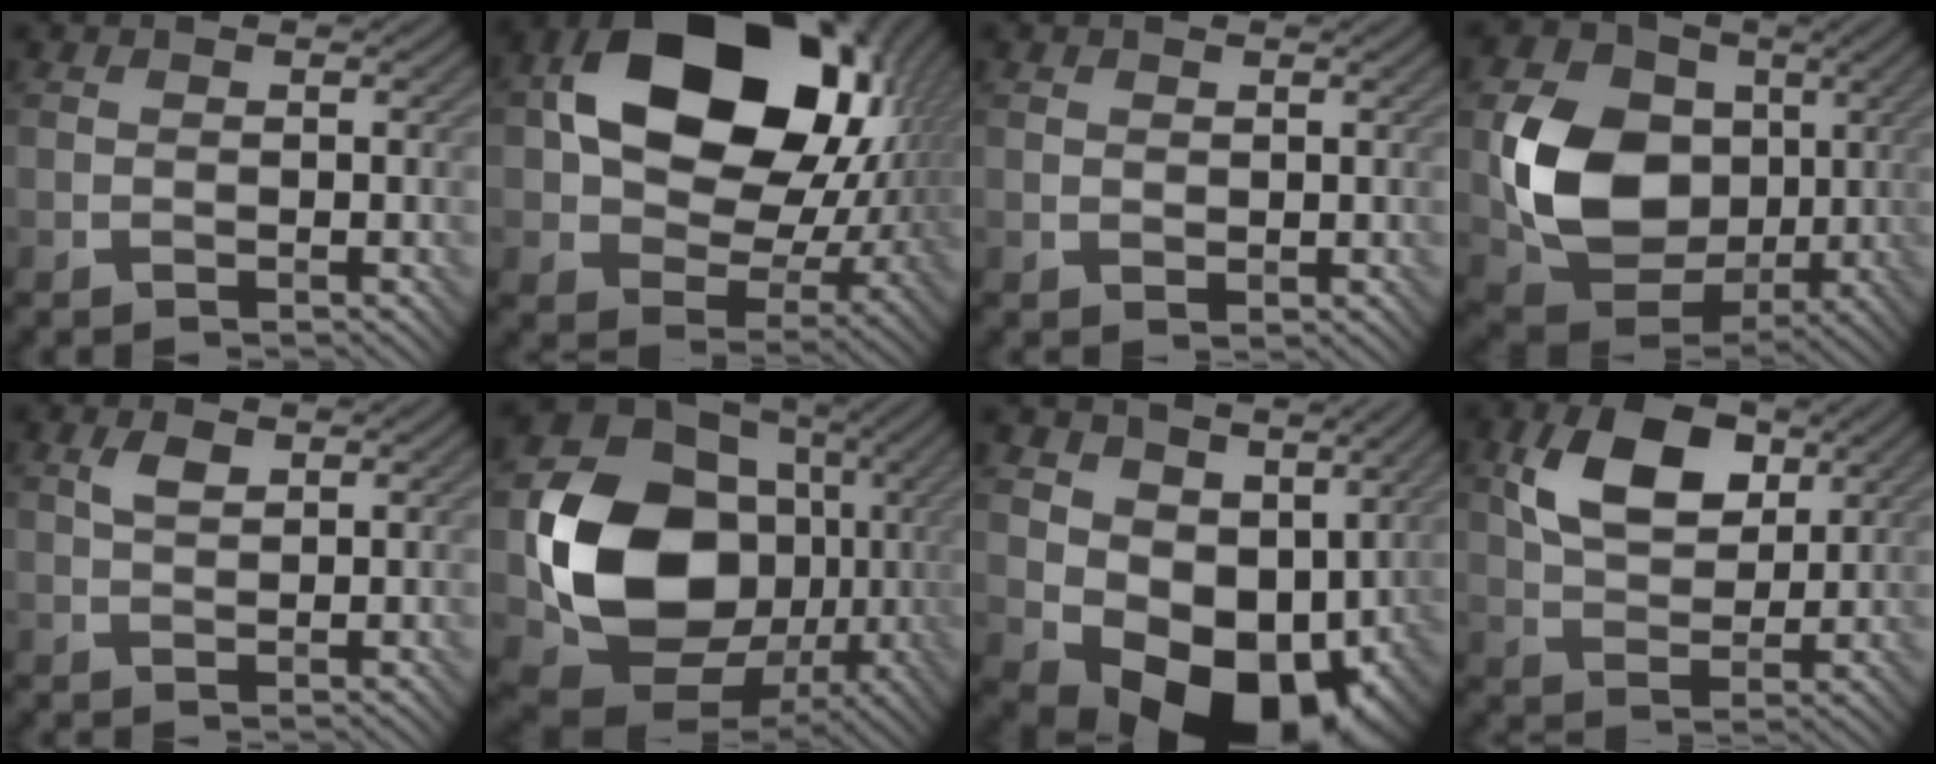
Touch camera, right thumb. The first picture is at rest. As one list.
[{"total": 18.3, "force": [4.2, 13.5, 11.6], "torque": [-0.204, -0.013, 0.095]}, {"total": 1.0, "force": [0.6, 0.8, 0.3], "torque": [-0.007, -0.004, 0.013]}, {"total": 12.5, "force": [0.2, 10.1, 7.4], "torque": [-0.166, -0.010, 0.006]}, {"total": 2.0, "force": [1.0, 0.9, 1.5], "torque": [-0.032, 0.003, 0.019]}, {"total": 16.7, "force": [-0.6, 13.6, 9.7], "torque": [-0.188, -0.040, -0.008]}, {"total": 12.9, "force": [1.7, 9.7, 8.3], "torque": [-0.146, -0.041, 0.051]}, {"total": 8.9, "force": [3.4, 5.4, 6.2], "torque": [-0.127, 0.005, 0.059]}]